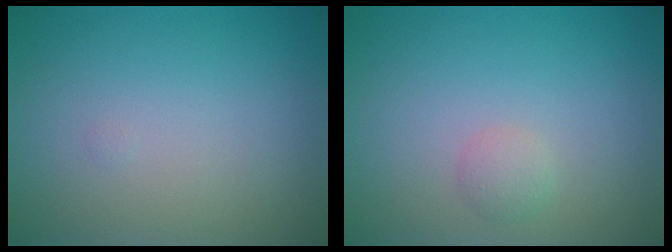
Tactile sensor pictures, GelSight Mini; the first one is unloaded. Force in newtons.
{"total": 1.1, "press": 1.1, "slide": 0.1}